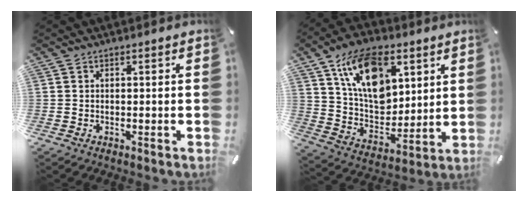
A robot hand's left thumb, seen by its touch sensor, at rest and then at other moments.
{"total": 17.6, "force": [8.1, 11.3, 10.8], "torque": [-0.195, -0.022, 0.148]}